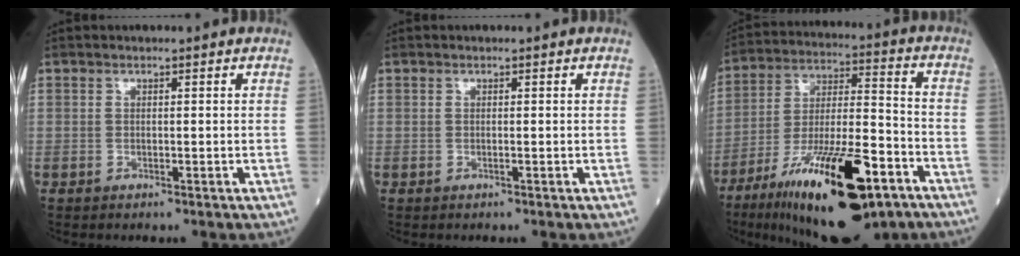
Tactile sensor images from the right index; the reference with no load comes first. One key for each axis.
{"total": 0.0}
{"total": 22.7, "fx": -12.7, "fy": 5.4, "fz": 18.0, "tx": -0.291, "ty": -0.023, "tz": -0.208}